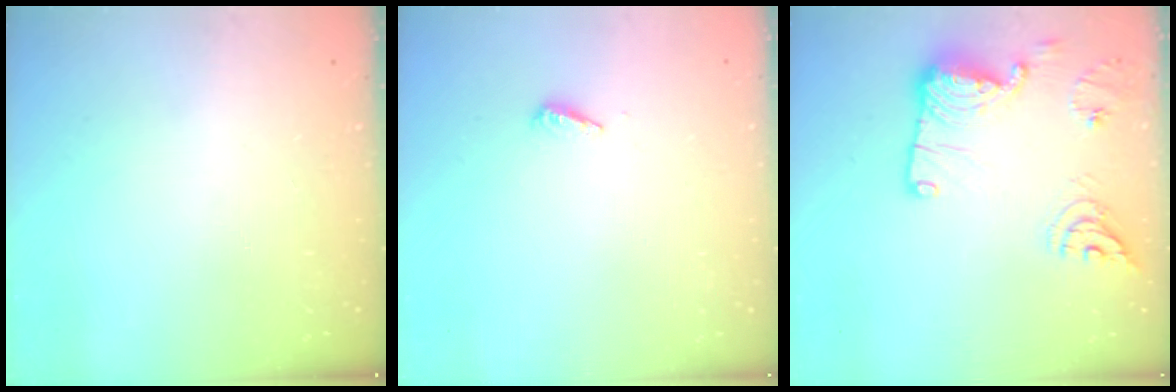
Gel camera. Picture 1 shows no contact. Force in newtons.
{"total": 2.9, "press": 2.9, "slide": 0.3}
{"total": 19.0, "press": 18.6, "slide": 4.0}